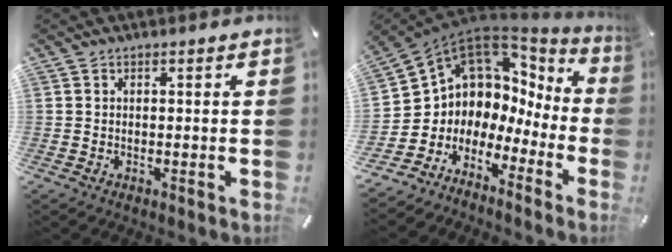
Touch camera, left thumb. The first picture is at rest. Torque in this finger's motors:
{"motor_torque": [0.49, 1.16, 0.75, 0.82, 0.30]}